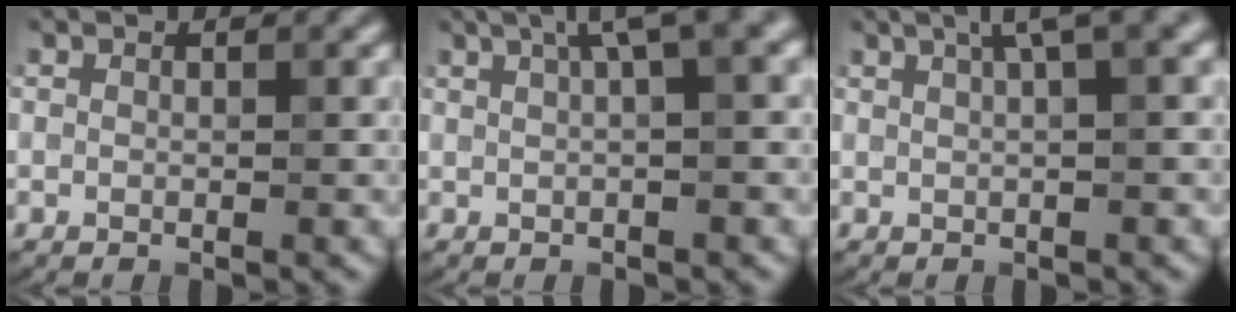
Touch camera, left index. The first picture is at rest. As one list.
[{"total": 4.6, "force": [2.1, 0.9, 4.0], "torque": [-0.051, 0.020, 0.033]}, {"total": 3.6, "force": [1.9, 0.6, 3.0], "torque": [-0.037, 0.016, 0.029]}]